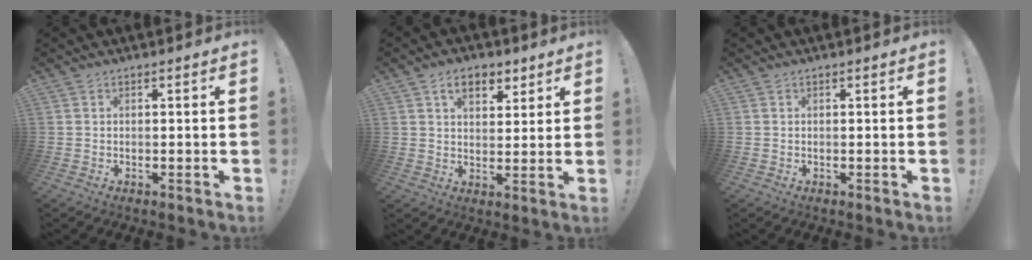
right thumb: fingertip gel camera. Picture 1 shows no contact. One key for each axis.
{"total": 8.0, "fx": 4.3, "fy": 5.0, "fz": 4.6, "tx": -0.063, "ty": -0.011, "tz": 0.076}
{"total": 0.0}